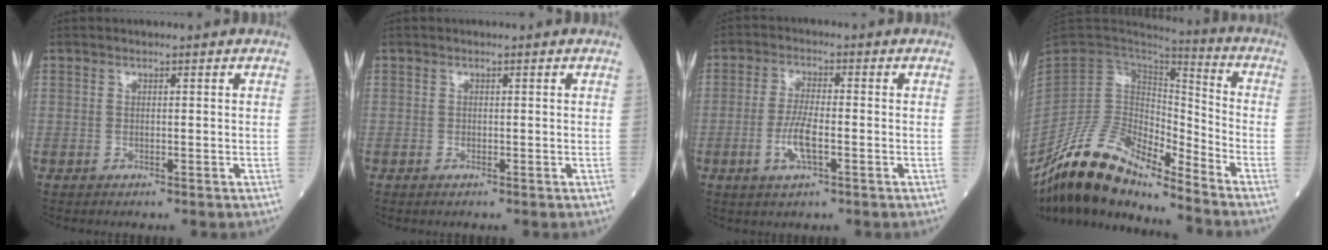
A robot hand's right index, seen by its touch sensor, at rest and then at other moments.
{"total": 0.0}
{"total": 5.5, "force": [-1.8, 1.1, 5.1], "torque": [-0.107, -0.005, -0.034]}
{"total": 15.9, "force": [-13.1, 3.9, 8.0], "torque": [-0.143, 0.027, -0.244]}